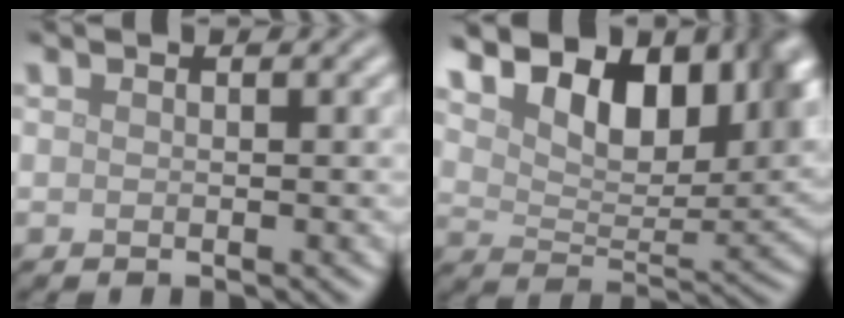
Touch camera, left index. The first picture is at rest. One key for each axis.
{"total": 11.9, "fx": 6.9, "fy": 5.9, "fz": 7.7, "tx": -0.105, "ty": 0.013, "tz": 0.103}